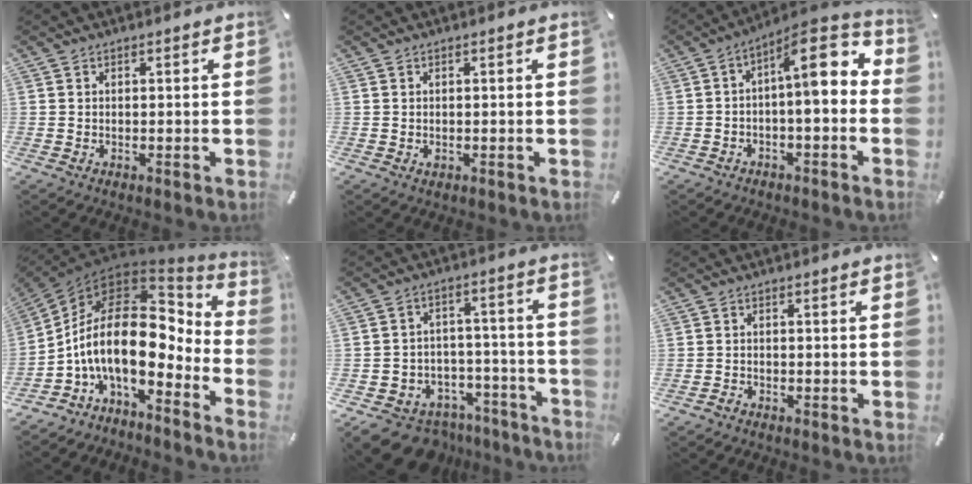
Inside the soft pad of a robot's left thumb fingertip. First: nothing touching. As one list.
[{"total": 0.5, "force": [-0.1, 0.4, 0.3], "torque": [-0.005, -0.001, -0.002]}, {"total": 10.3, "force": [1.6, 3.6, 9.5], "torque": [-0.136, -0.028, 0.024]}, {"total": 19.7, "force": [-1.0, 10.2, 16.8], "torque": [-0.360, -0.030, -0.023]}, {"total": 10.2, "force": [-7.3, 6.6, 2.8], "torque": [-0.040, 0.052, -0.121]}, {"total": 0.9, "force": [-0.8, 0.2, 0.1], "torque": [-0.005, 0.001, -0.016]}]